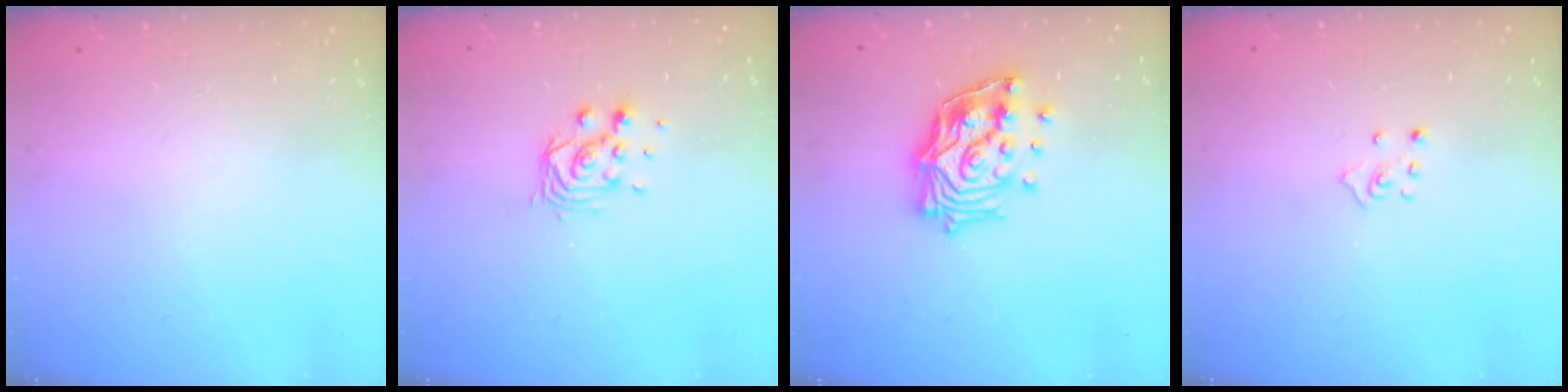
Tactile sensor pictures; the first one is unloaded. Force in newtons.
{"total": 8.3, "press": 8.3, "slide": 0.5}
{"total": 17.0, "press": 16.9, "slide": 2.0}
{"total": 3.7, "press": 3.6, "slide": 0.4}